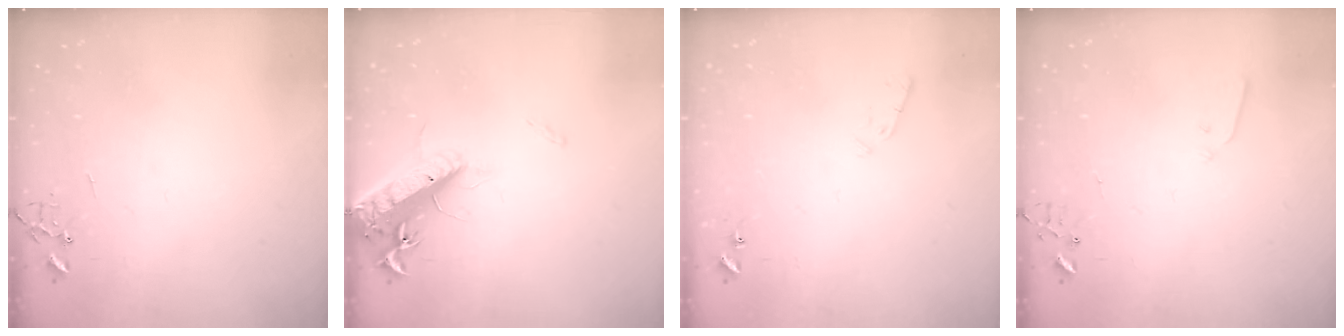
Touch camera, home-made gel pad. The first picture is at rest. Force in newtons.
{"total": 16.7, "press": 16.2, "slide": 4.1}
{"total": 4.5, "press": 4.5, "slide": 0.4}
{"total": 3.2, "press": 3.1, "slide": 0.8}